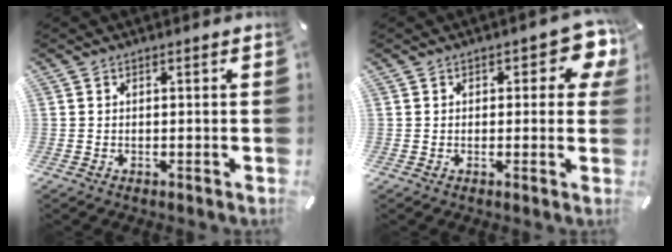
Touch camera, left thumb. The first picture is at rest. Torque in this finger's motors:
{"motor_torque": [0.06, -0.29, 0.17, 0.32, 0.00]}